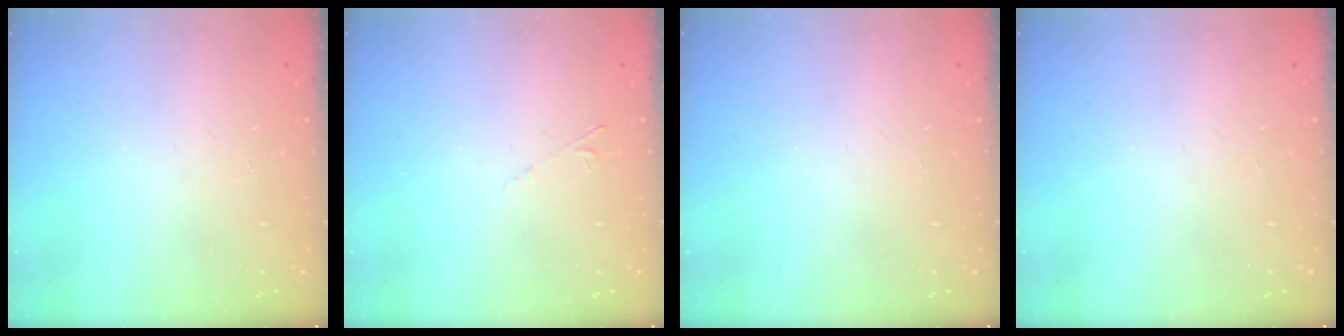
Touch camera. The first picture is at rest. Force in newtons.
{"total": 2.9, "press": 2.8, "slide": 0.4}
{"total": 0.0}
{"total": 0.0}